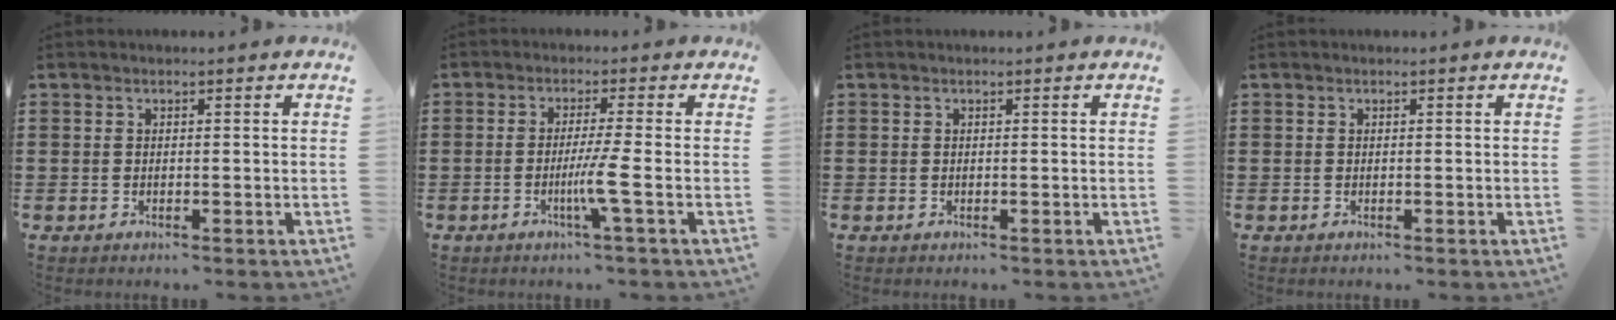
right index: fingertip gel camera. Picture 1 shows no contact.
{"total": 4.7, "force": [-1.4, -1.0, 4.4], "torque": [-0.083, -0.019, -0.031]}
{"total": 0.0}
{"total": 0.0}